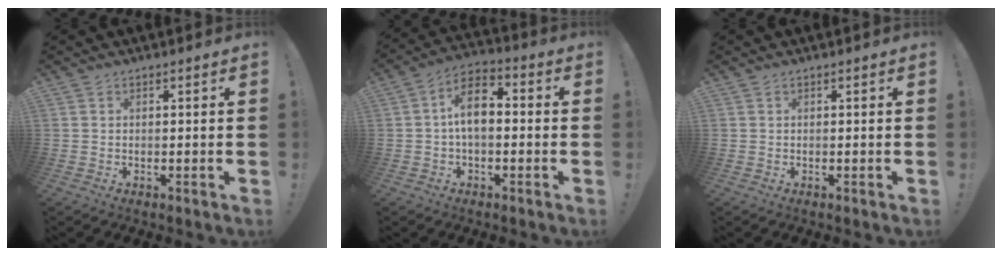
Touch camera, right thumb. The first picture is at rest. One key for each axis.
{"total": 10.1, "fx": 0.5, "fy": 5.8, "fz": 8.2, "tx": -0.145, "ty": 0.009, "tz": 0.012}
{"total": 0.0}